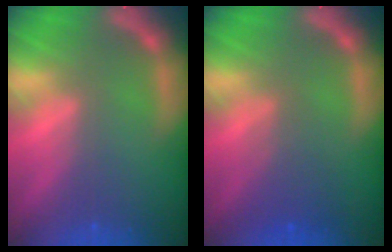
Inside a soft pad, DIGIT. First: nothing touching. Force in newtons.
{"total": 2.9}